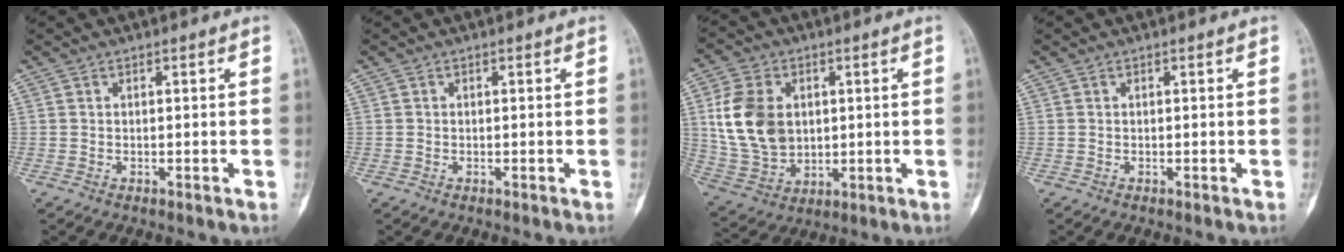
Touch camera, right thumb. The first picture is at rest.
{"total": 0.0}
{"total": 13.9, "force": [2.5, 10.2, 9.1], "torque": [-0.156, -0.007, 0.059]}
{"total": 0.0}